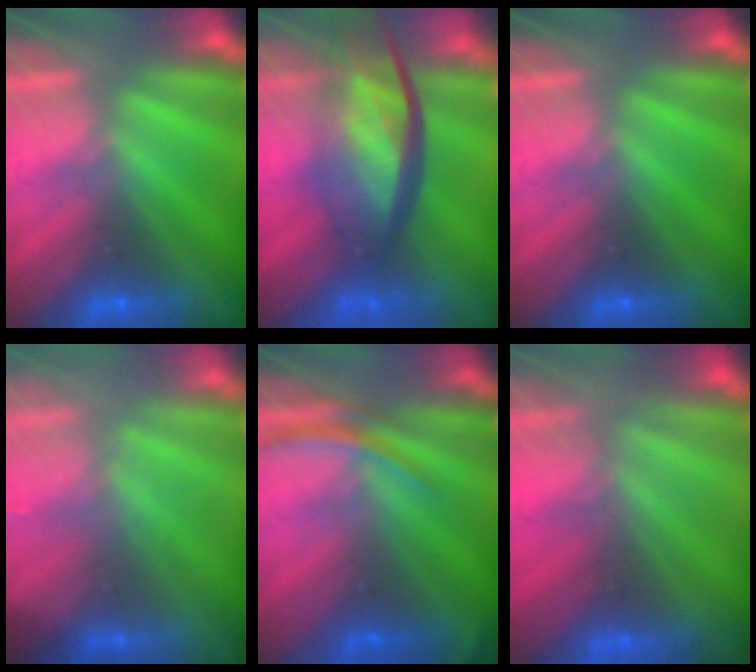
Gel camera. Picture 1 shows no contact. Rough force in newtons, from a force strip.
{"total": 10.6}
{"total": 0.0}
{"total": 2.7}
{"total": 2.8}
{"total": 8.6}